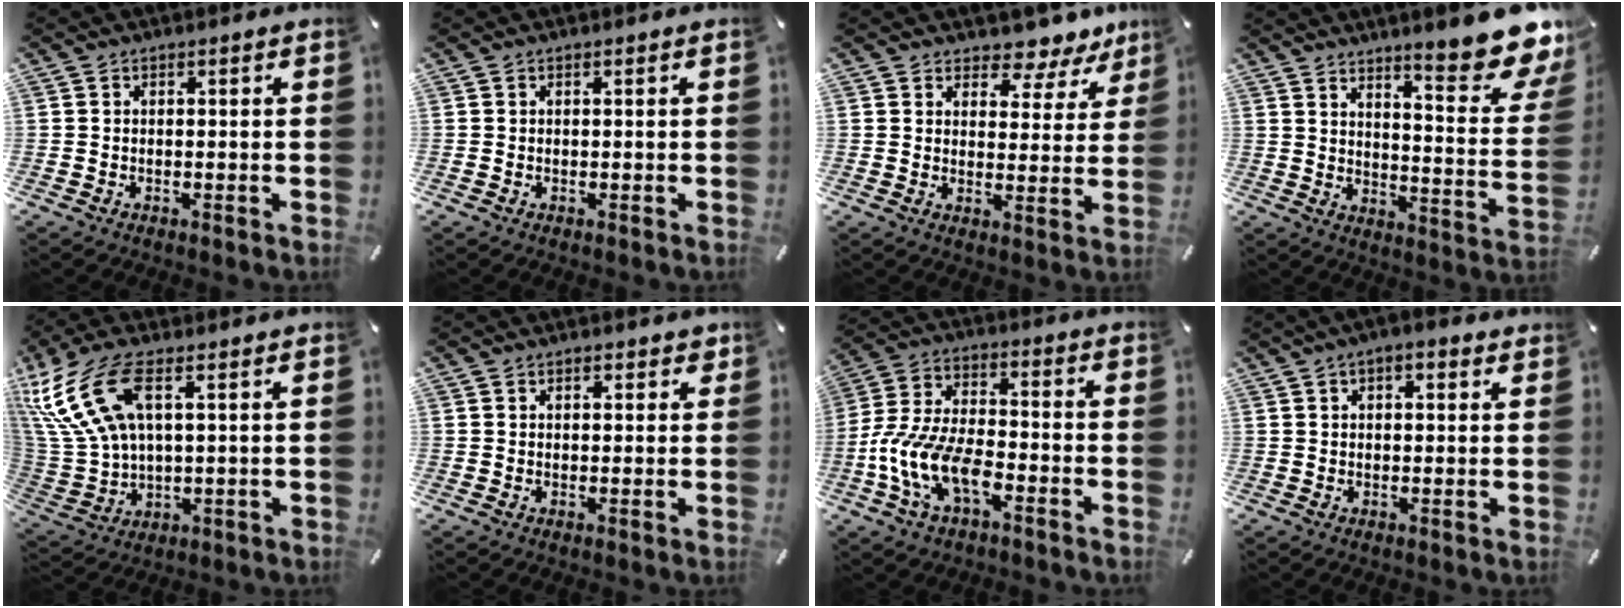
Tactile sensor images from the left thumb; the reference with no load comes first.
{"total": 0.0}
{"total": 6.1, "force": [5.2, 2.8, 1.6], "torque": [-0.008, -0.051, 0.085]}
{"total": 14.6, "force": [11.2, 3.7, 8.6], "torque": [-0.111, -0.108, 0.182]}
{"total": 16.6, "force": [6.8, 8.3, 12.7], "torque": [-0.292, -0.017, 0.123]}
{"total": 1.8, "force": [1.0, 1.2, 0.9], "torque": [-0.010, 0.002, 0.016]}
{"total": 12.5, "force": [-6.0, 6.6, 8.7], "torque": [-0.191, 0.016, -0.111]}
{"total": 3.6, "force": [1.6, 1.7, 2.7], "torque": [-0.047, 0.004, 0.025]}